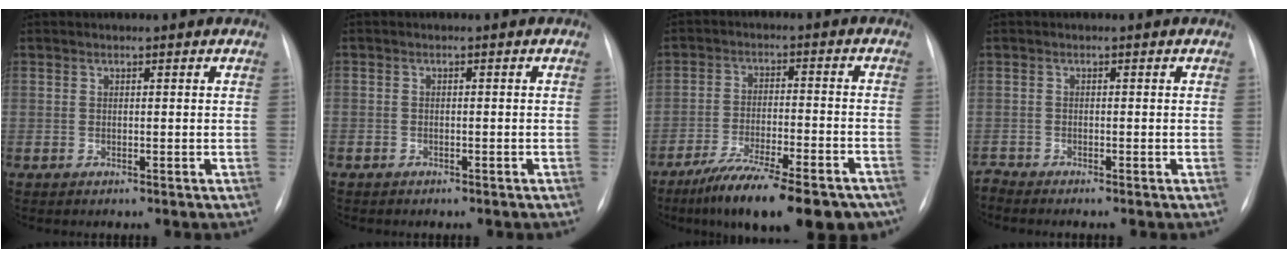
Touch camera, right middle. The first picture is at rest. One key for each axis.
{"total": 1.4, "fx": -1.1, "fy": 0.8, "fz": 0.4, "tx": -0.007, "ty": 0.002, "tz": -0.012}
{"total": 19.7, "fx": -15.5, "fy": 4.3, "fz": 11.4, "tx": -0.130, "ty": -0.005, "tz": -0.231}
{"total": 1.5, "fx": -1.4, "fy": -0.5, "fz": -0.3, "tx": 0.008, "ty": -0.010, "tz": -0.026}